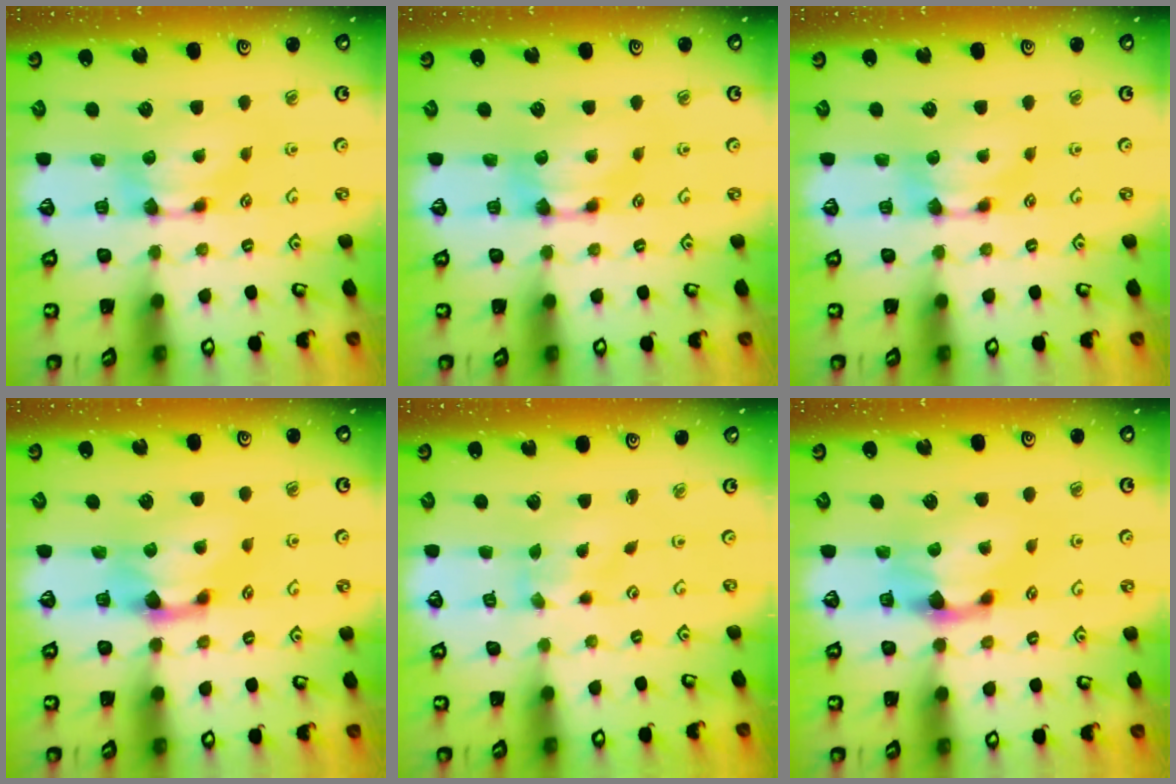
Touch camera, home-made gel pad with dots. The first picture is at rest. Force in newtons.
{"total": 0.0}
{"total": 0.0}
{"total": 1.3, "press": 0.5, "slide": 1.2}
{"total": 2.1, "press": 1.8, "slide": 1.0}
{"total": 1.7, "press": 1.2, "slide": 1.3}